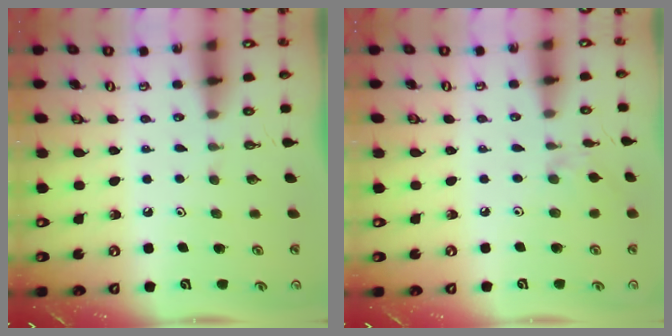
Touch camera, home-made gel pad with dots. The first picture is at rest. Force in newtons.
{"total": 1.2, "press": 1.1, "slide": 0.4}